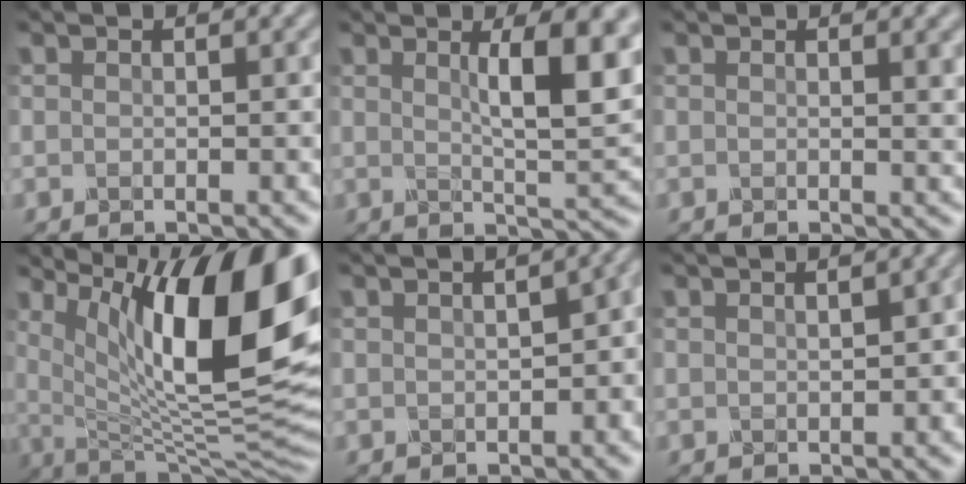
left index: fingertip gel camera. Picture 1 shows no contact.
{"total": 7.8, "force": [2.4, 2.0, 7.2], "torque": [-0.092, -0.001, 0.039]}
{"total": 1.7, "force": [0.7, 0.5, 1.4], "torque": [-0.009, 0.003, 0.007]}
{"total": 16.6, "force": [6.3, 5.7, 14.3], "torque": [-0.204, 0.005, 0.106]}
{"total": 6.8, "force": [1.0, 3.4, 5.8], "torque": [-0.040, 0.019, 0.015]}
{"total": 3.1, "force": [1.1, 1.1, 2.7], "torque": [-0.029, 0.014, 0.020]}